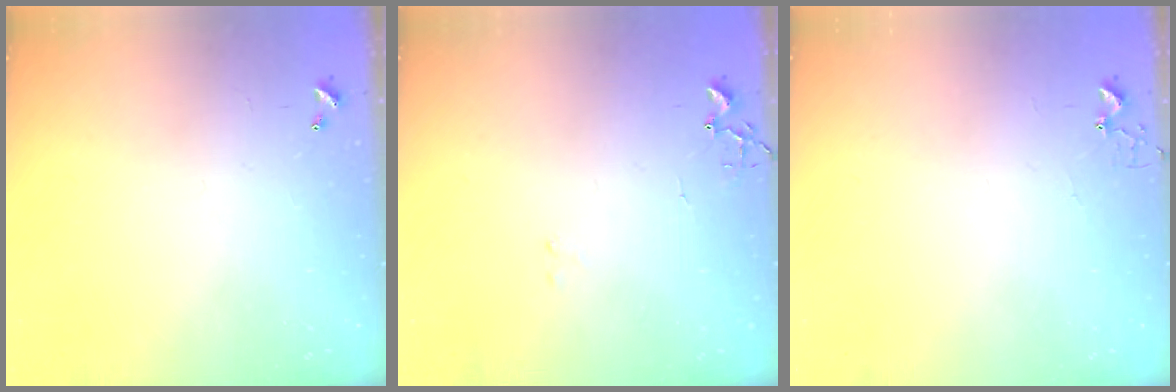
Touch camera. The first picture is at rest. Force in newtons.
{"total": 8.6, "press": 8.5, "slide": 0.7}
{"total": 2.7, "press": 2.7, "slide": 0.2}